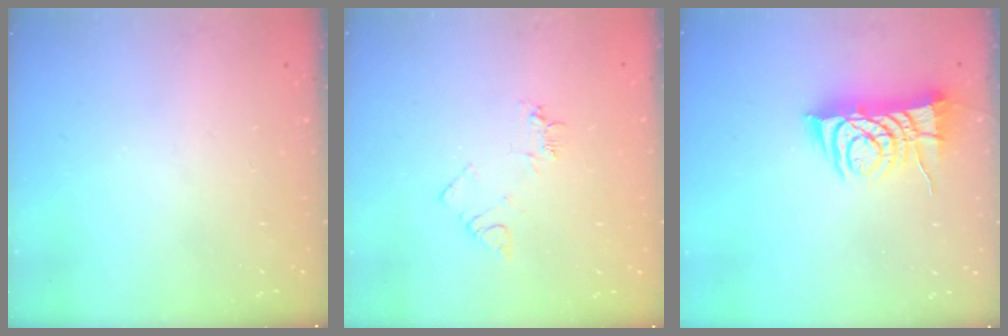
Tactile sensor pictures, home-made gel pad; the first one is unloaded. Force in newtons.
{"total": 5.6, "press": 5.5, "slide": 0.6}
{"total": 9.2, "press": 9.1, "slide": 1.1}